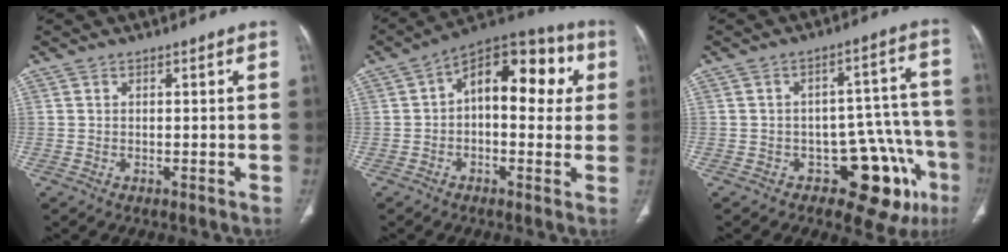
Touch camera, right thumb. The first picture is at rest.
{"total": 16.5, "force": [2.8, 9.2, 13.4], "torque": [-0.140, 0.040, 0.030]}
{"total": 13.9, "force": [-6.7, 7.3, 9.7], "torque": [-0.068, 0.062, -0.079]}